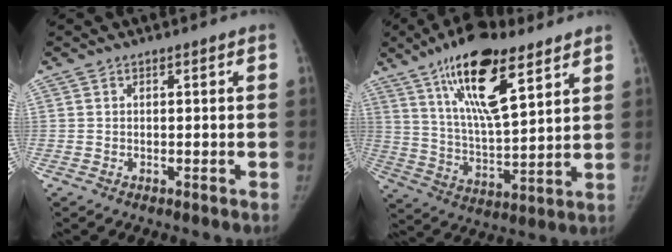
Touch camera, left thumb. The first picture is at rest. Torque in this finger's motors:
{"motor_torque": [0.55, 0.12, 1.66, -1.11, 0.39]}